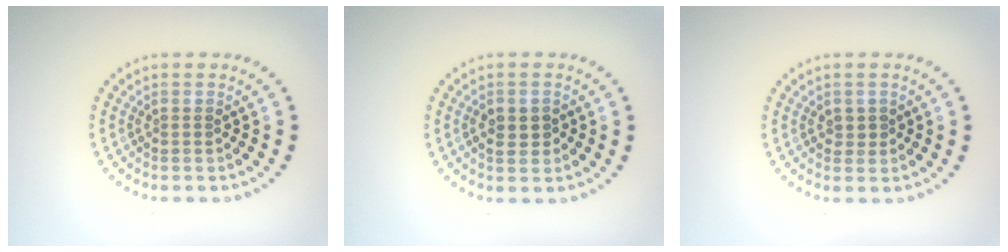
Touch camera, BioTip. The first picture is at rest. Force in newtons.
{"total": 2.1, "press": 2.1, "slide": 0.2}
{"total": 0.7, "press": 0.7, "slide": 0.2}